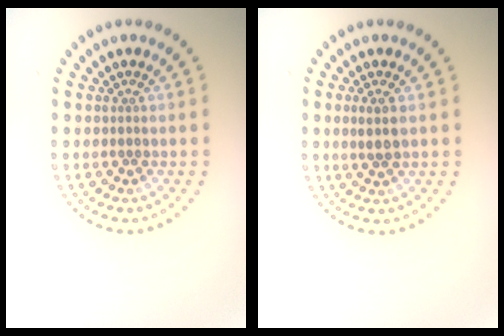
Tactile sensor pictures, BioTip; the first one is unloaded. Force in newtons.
{"total": 2.0, "press": 1.8, "slide": 0.8}